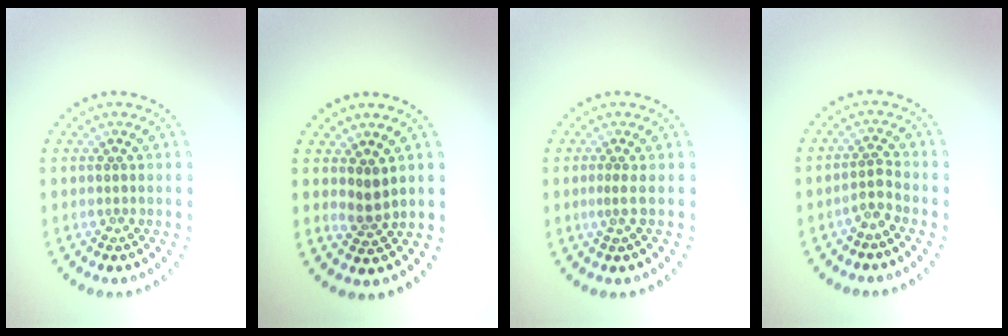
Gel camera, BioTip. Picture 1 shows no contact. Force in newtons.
{"total": 1.6, "press": 1.2, "slide": 1.0}
{"total": 0.6, "press": 0.1, "slide": 0.6}
{"total": 1.7, "press": 1.1, "slide": 1.3}